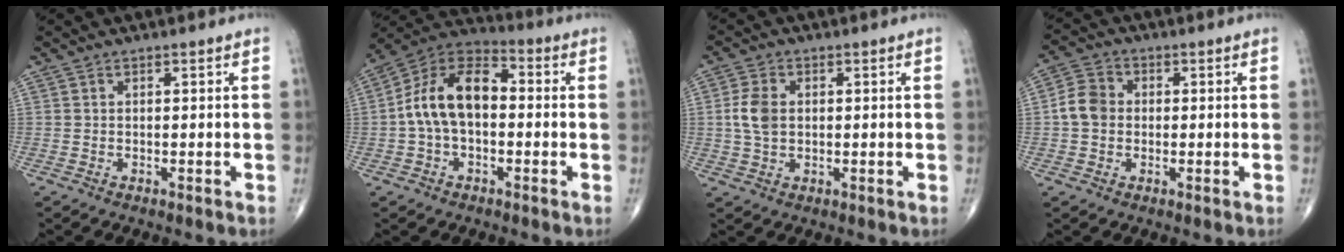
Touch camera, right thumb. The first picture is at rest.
{"total": 13.4, "force": [-0.2, 8.0, 10.7], "torque": [-0.186, 0.041, -0.018]}
{"total": 5.8, "force": [0.4, 3.9, 4.3], "torque": [-0.092, 0.005, 0.006]}
{"total": 5.8, "force": [-0.2, 4.9, 3.2], "torque": [-0.052, 0.014, -0.012]}